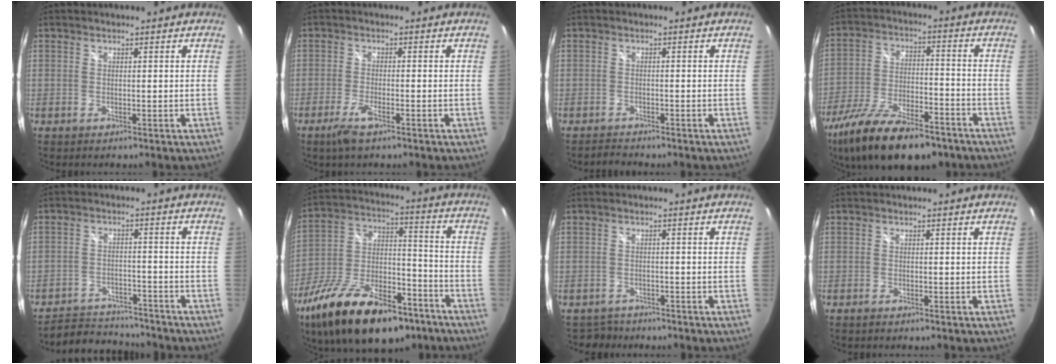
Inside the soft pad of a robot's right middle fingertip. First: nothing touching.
{"total": 4.3, "force": [-2.8, 0.8, 3.2], "torque": [-0.080, -0.009, -0.053]}
{"total": 1.4, "force": [-1.3, 0.1, -0.2], "torque": [-0.006, 0.000, -0.026]}
{"total": 19.9, "force": [-14.4, 6.8, 11.9], "torque": [-0.235, -0.045, -0.237]}
{"total": 10.2, "force": [-9.4, 3.0, 2.3], "torque": [-0.066, 0.013, -0.134]}
{"total": 24.4, "force": [-15.0, 10.9, 15.9], "torque": [-0.300, -0.015, -0.239]}
{"total": 2.5, "force": [-2.0, 1.5, -0.3], "torque": [-0.002, 0.004, -0.033]}
{"total": 0.7, "force": [-0.5, 0.2, 0.4], "torque": [-0.008, -0.002, -0.011]}